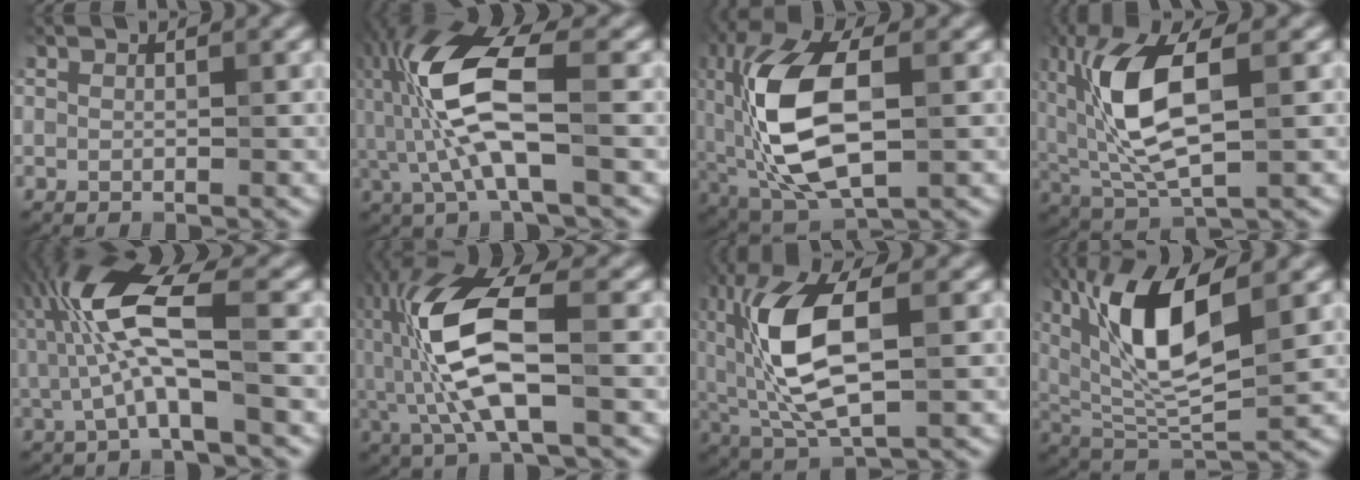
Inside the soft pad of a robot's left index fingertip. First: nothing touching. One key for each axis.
{"total": 9.0, "fx": 0.1, "fy": 2.9, "fz": 8.5, "tx": -0.184, "ty": 0.009, "tz": 0.001}
{"total": 12.6, "fx": 0.1, "fy": 6.3, "fz": 10.9, "tx": -0.229, "ty": 0.004, "tz": 0.001}
{"total": 9.5, "fx": 1.7, "fy": 3.8, "fz": 8.6, "tx": -0.180, "ty": 0.003, "tz": 0.033}
{"total": 8.0, "fx": 1.1, "fy": 2.1, "fz": 7.6, "tx": -0.159, "ty": 0.003, "tz": 0.019}
{"total": 9.9, "fx": -0.6, "fy": 3.5, "fz": 9.3, "tx": -0.204, "ty": 0.016, "tz": -0.016}
{"total": 10.4, "fx": 1.2, "fy": 4.2, "fz": 9.4, "tx": -0.198, "ty": 0.003, "tz": 0.024}
{"total": 9.8, "fx": 3.2, "fy": 3.2, "fz": 8.6, "tx": -0.166, "ty": -0.003, "tz": 0.059}